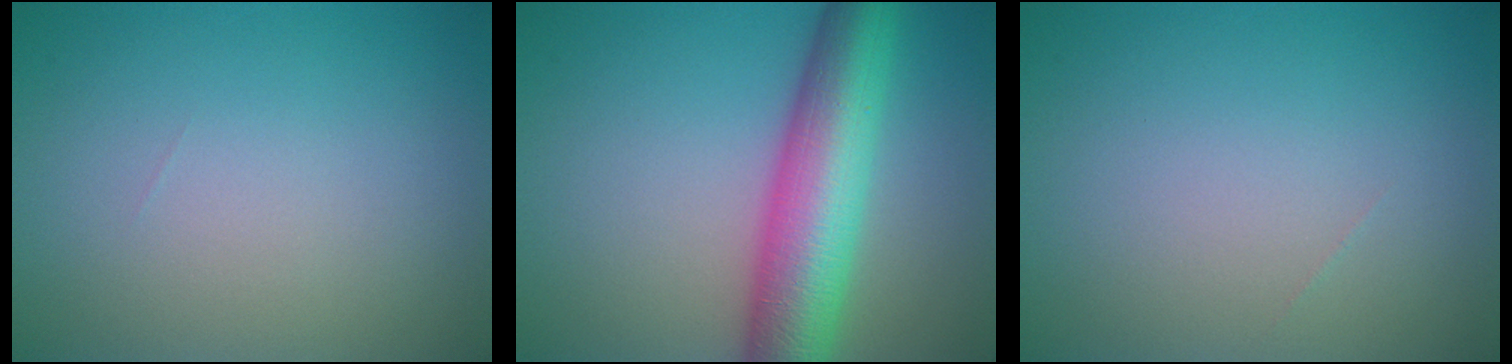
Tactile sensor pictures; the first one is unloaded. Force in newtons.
{"total": 9.3, "press": 9.3, "slide": 0.3}
{"total": 0.0}